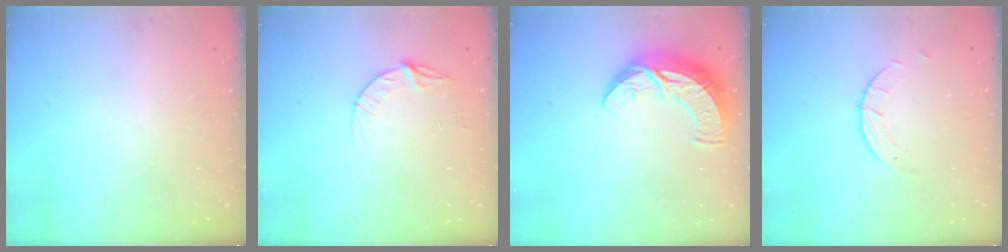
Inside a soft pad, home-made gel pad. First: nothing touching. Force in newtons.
{"total": 5.6, "press": 5.6, "slide": 0.6}
{"total": 10.9, "press": 10.9, "slide": 0.8}
{"total": 1.9, "press": 1.9, "slide": 0.1}